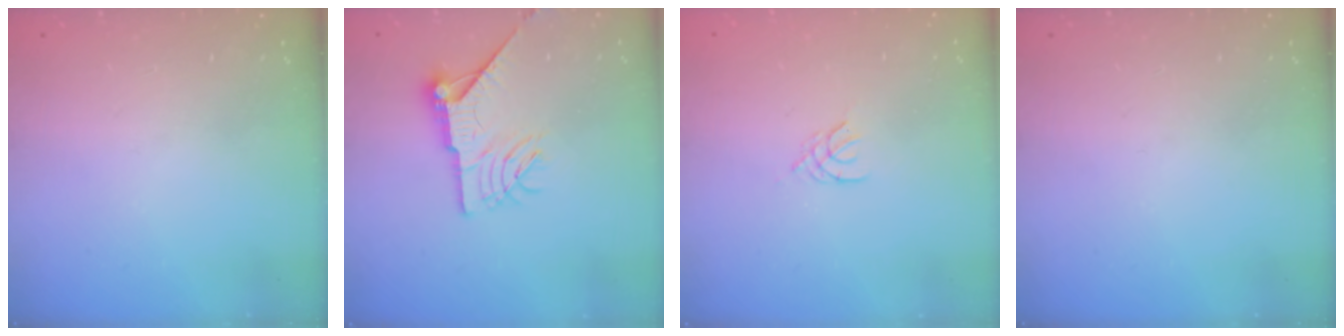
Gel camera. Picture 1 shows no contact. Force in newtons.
{"total": 12.0, "press": 12.0, "slide": 1.1}
{"total": 2.1, "press": 2.0, "slide": 0.4}
{"total": 0.0}